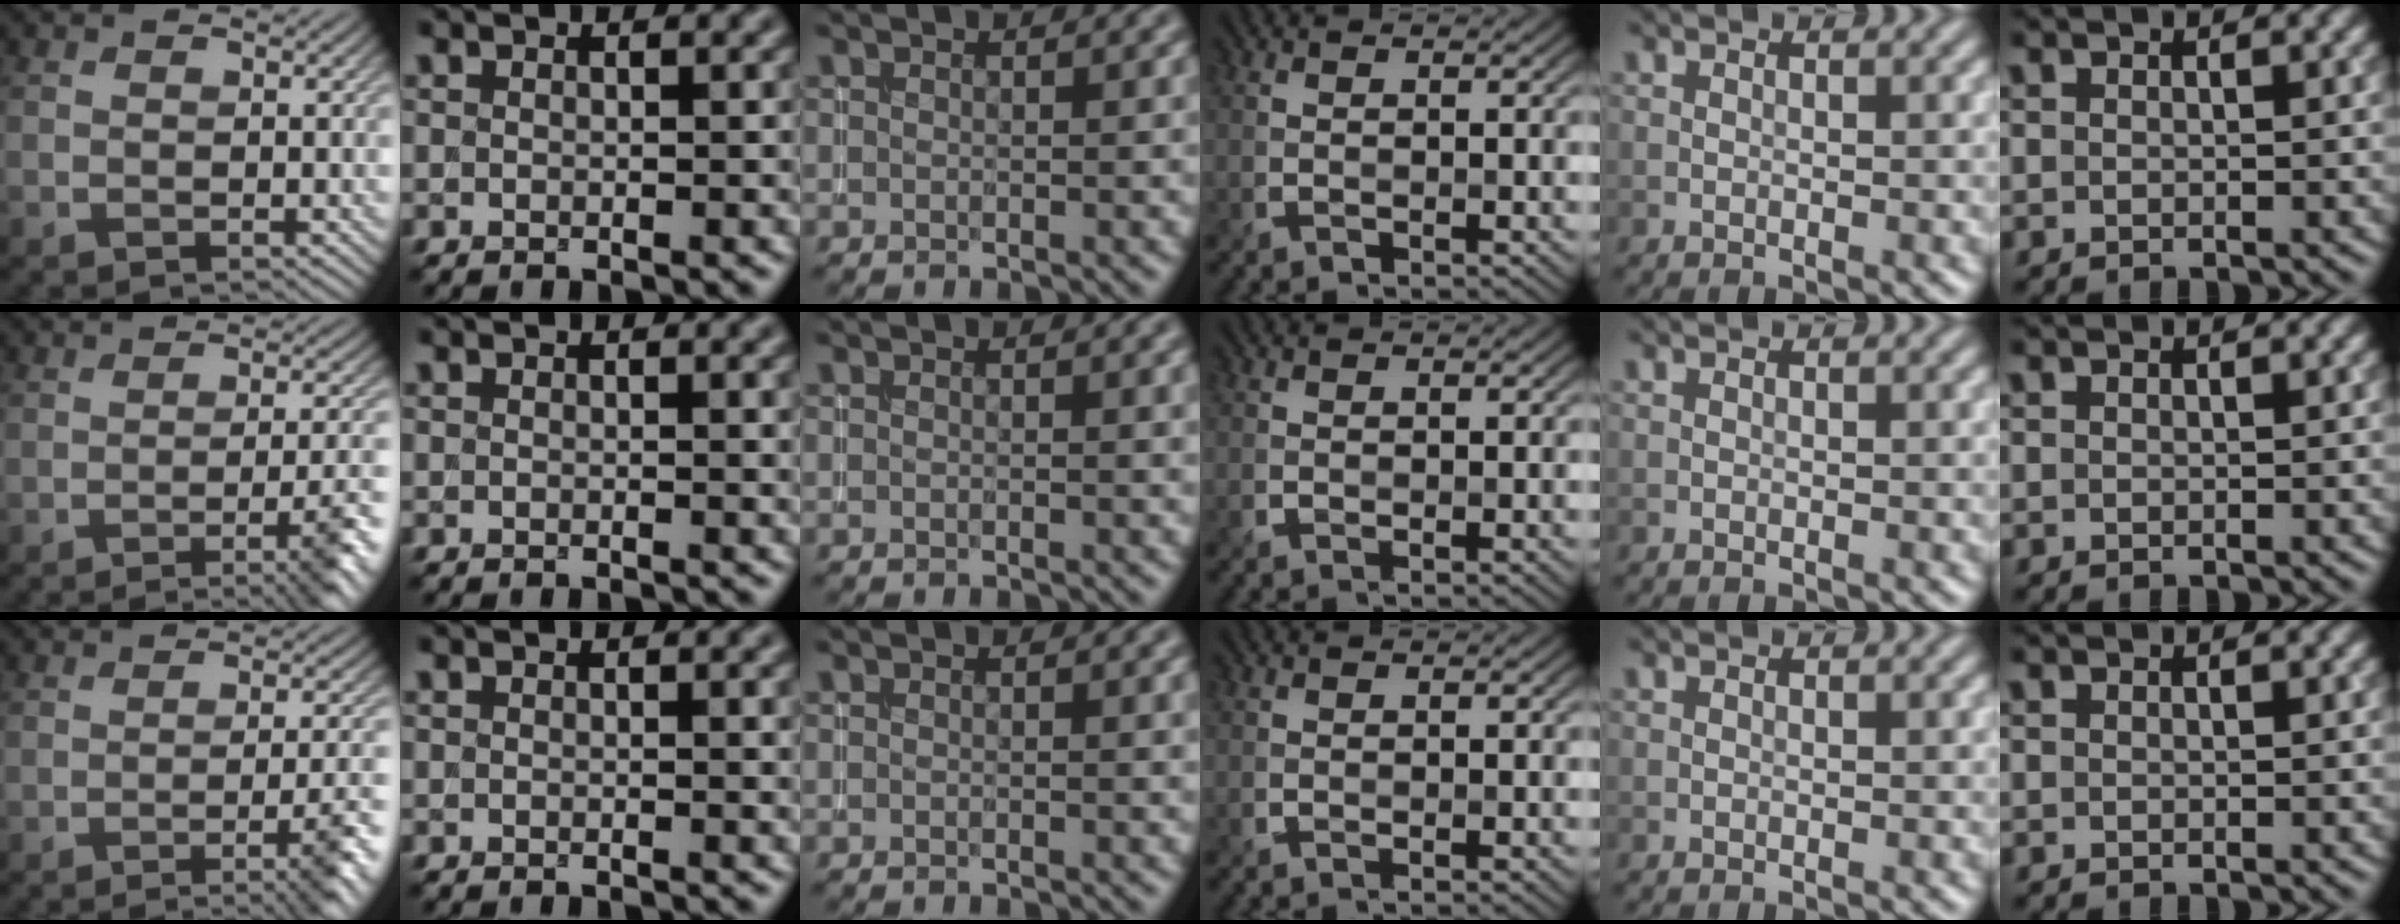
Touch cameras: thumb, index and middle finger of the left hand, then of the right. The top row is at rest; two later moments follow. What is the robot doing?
{"motion": "insert", "object": "backpack"}